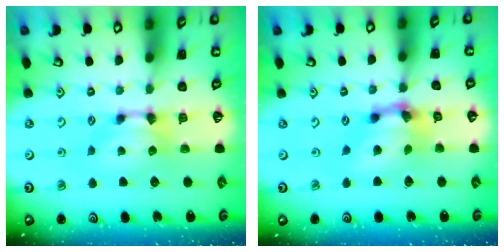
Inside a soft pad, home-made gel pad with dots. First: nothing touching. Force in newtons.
{"total": 4.6, "press": 4.1, "slide": 2.0}